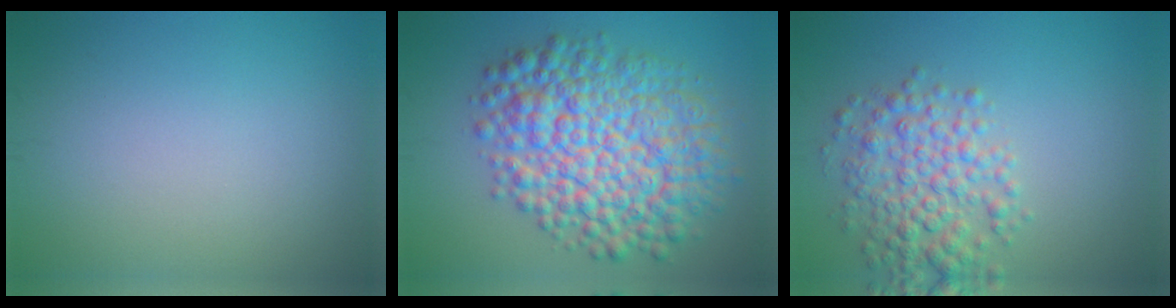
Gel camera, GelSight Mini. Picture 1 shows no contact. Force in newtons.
{"total": 10.9, "press": 10.9, "slide": 0.2}
{"total": 5.0, "press": 5.0, "slide": 0.1}